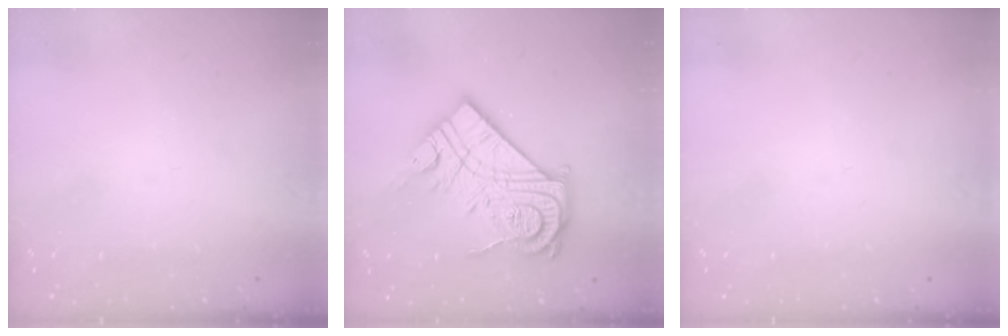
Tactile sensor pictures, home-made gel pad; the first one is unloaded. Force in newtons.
{"total": 24.5, "press": 24.4, "slide": 2.2}
{"total": 0.0}